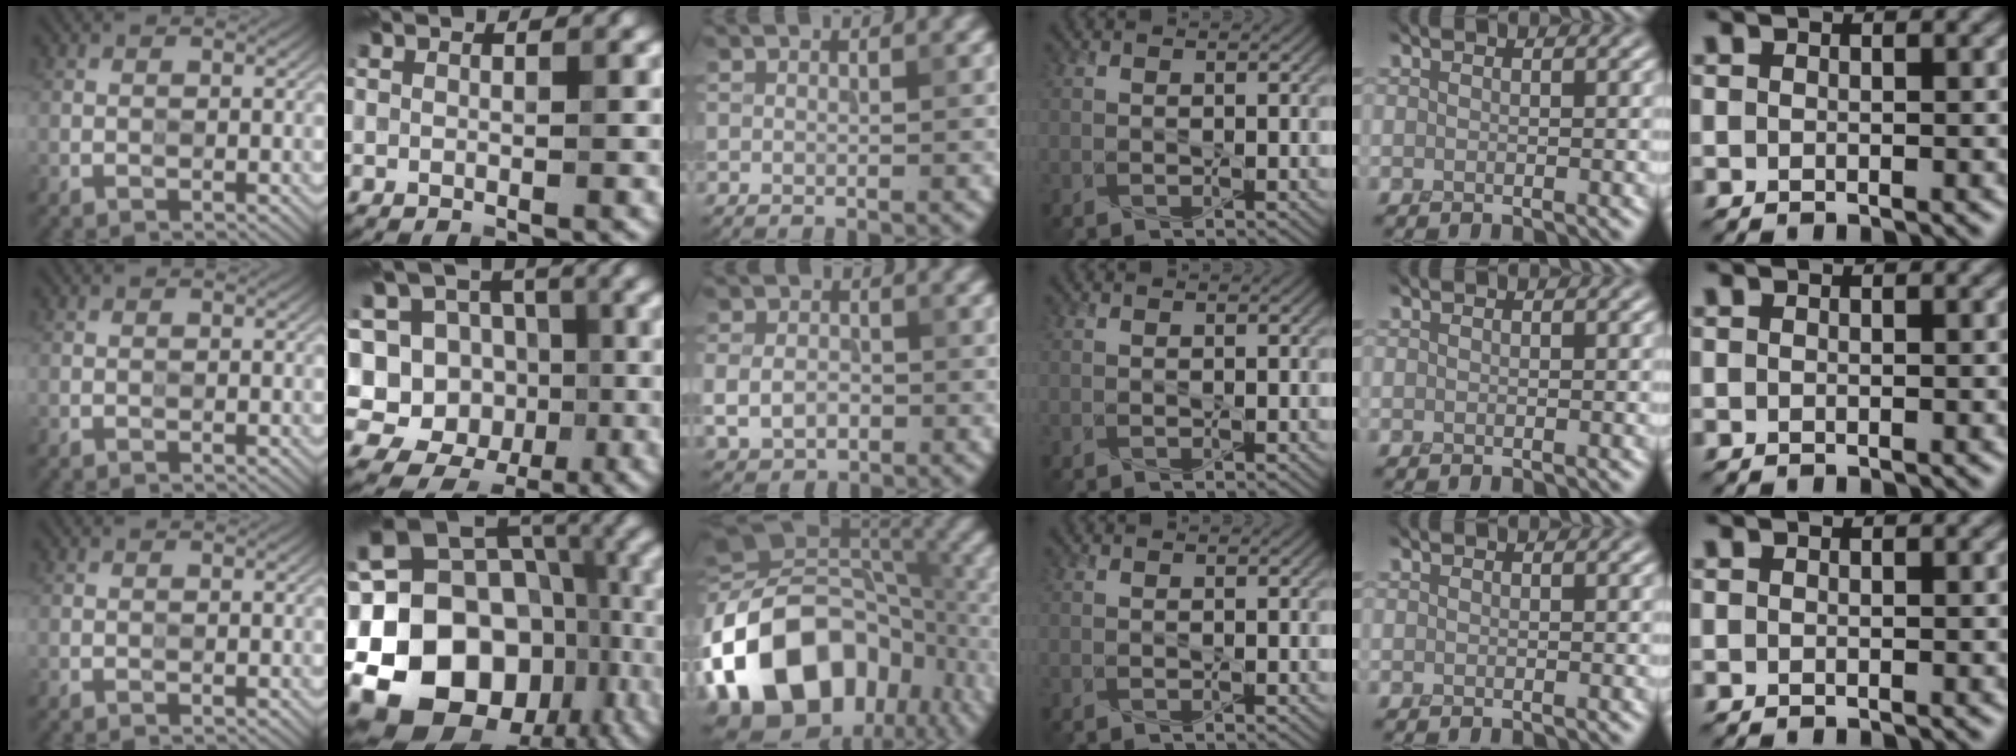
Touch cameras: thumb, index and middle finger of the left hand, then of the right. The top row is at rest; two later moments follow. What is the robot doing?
{"motion": "press", "object": "gel pad"}